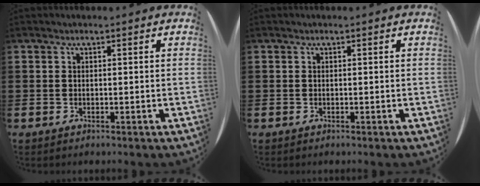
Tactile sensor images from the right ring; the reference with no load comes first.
{"total": 0.0}